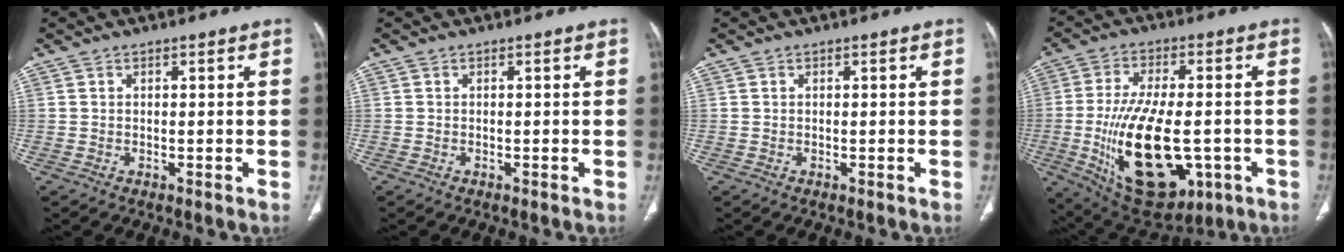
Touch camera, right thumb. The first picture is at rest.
{"total": 0.0}
{"total": 0.0}
{"total": 21.7, "force": [-4.6, 10.7, 18.3], "torque": [-0.321, -0.004, -0.048]}